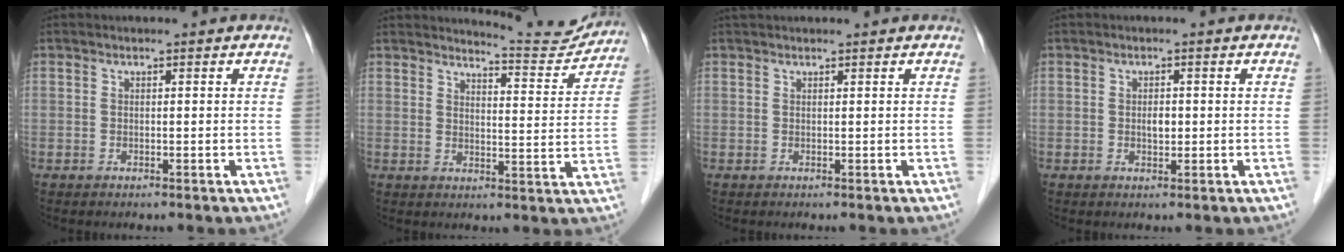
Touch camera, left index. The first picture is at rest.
{"total": 8.0, "force": [8.0, -0.1, -0.3], "torque": [-0.003, -0.029, 0.098]}
{"total": 1.4, "force": [1.3, 0.1, 0.5], "torque": [-0.007, 0.022, 0.026]}
{"total": 1.5, "force": [-0.2, 0.8, 1.3], "torque": [-0.021, -0.004, -0.003]}